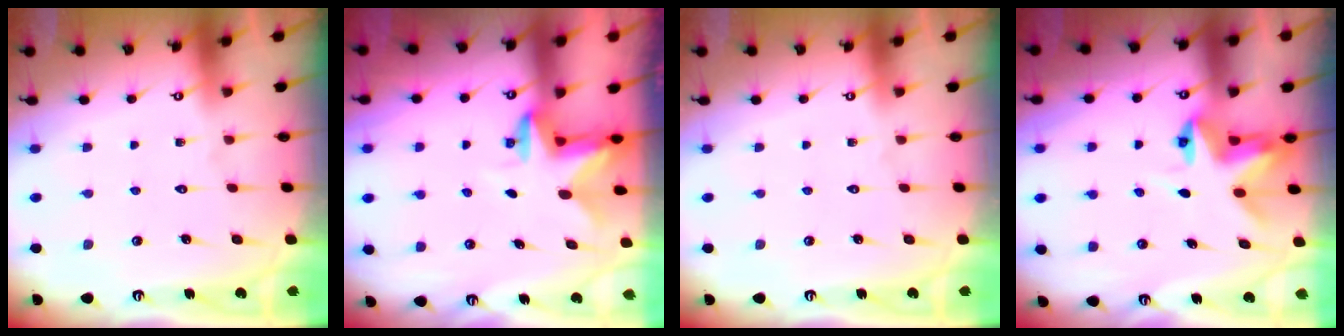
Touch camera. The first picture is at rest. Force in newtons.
{"total": 2.6, "press": 2.5, "slide": 0.5}
{"total": 0.0}
{"total": 4.5, "press": 4.5, "slide": 0.5}